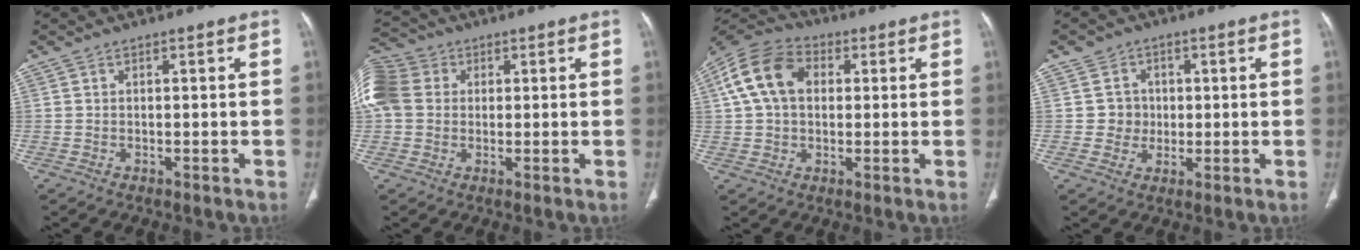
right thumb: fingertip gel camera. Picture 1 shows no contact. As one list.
[{"total": 13.0, "force": [2.7, 10.9, 6.6], "torque": [-0.164, 0.033, 0.046]}, {"total": 12.9, "force": [2.7, 9.1, 8.6], "torque": [-0.157, 0.025, 0.039]}, {"total": 4.9, "force": [0.4, 4.9, 0.1], "torque": [0.035, 0.009, 0.003]}]